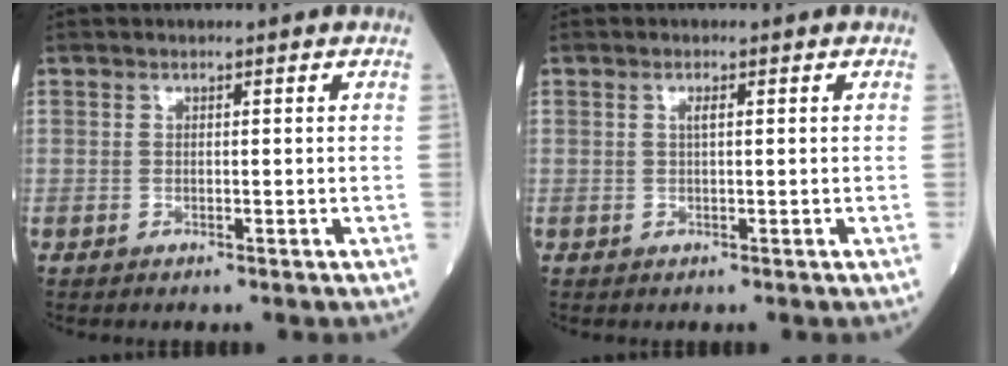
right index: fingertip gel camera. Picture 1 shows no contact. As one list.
[{"total": 1.0, "force": [0.3, 0.1, 0.9], "torque": [-0.022, 0.001, 0.005]}]